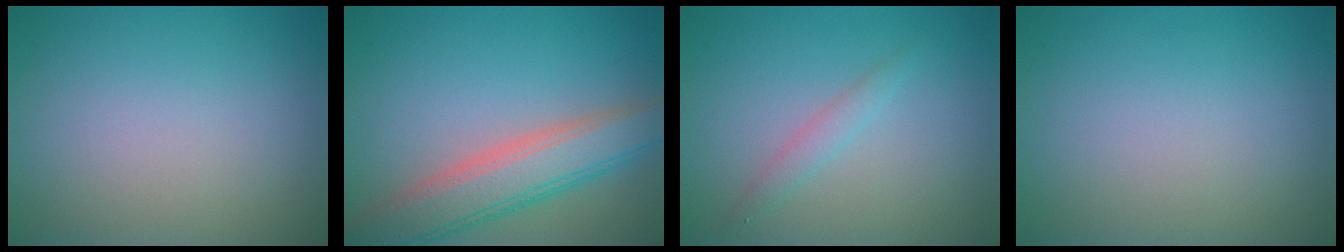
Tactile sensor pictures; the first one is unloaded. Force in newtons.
{"total": 6.4, "press": 6.4, "slide": 0.4}
{"total": 1.4, "press": 1.4, "slide": 0.0}
{"total": 0.0}